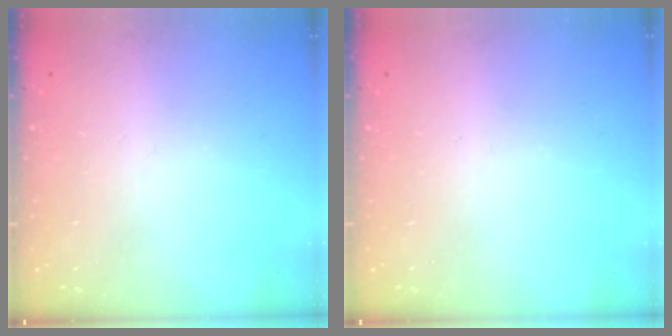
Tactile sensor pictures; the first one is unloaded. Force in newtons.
{"total": 0.0}